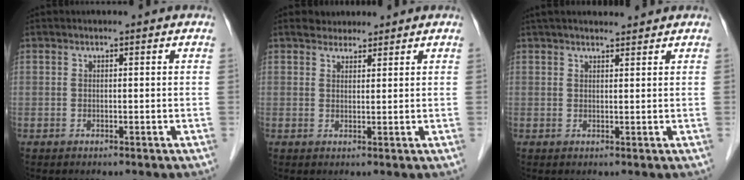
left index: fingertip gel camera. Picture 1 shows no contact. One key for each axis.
{"total": 2.2, "fx": 1.9, "fy": 1.2, "fz": 0.1, "tx": -0.004, "ty": 0.008, "tz": 0.028}
{"total": 7.6, "fx": 6.8, "fy": 1.3, "fz": 3.1, "tx": -0.046, "ty": 0.028, "tz": 0.099}